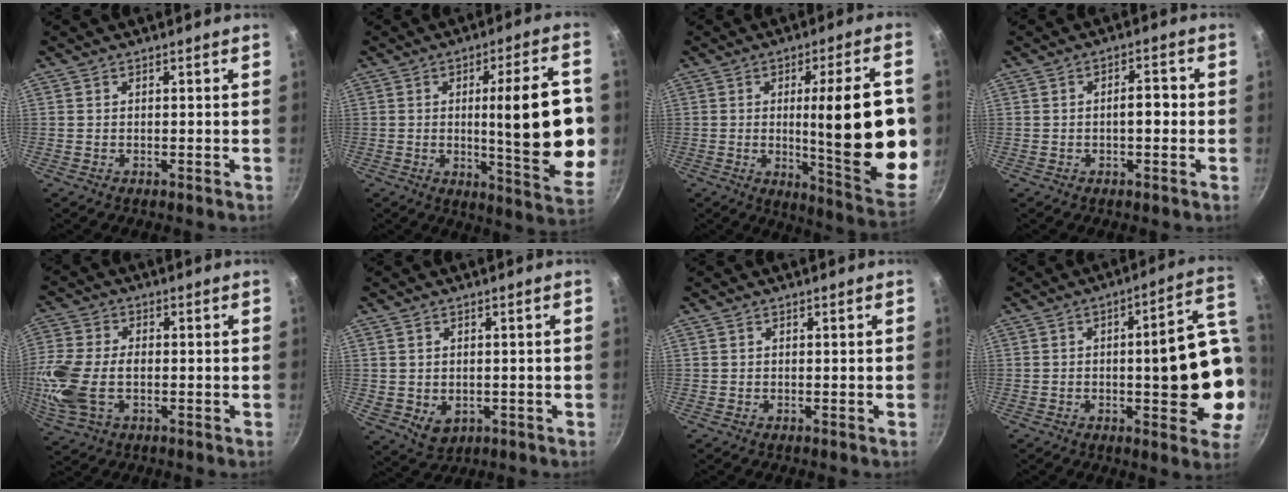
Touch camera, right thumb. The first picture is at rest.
{"total": 21.1, "force": [-0.5, 4.6, 20.6], "torque": [-0.264, -0.013, -0.002]}
{"total": 24.3, "force": [-0.5, 5.2, 23.7], "torque": [-0.310, -0.025, 0.000]}
{"total": 4.0, "force": [-0.5, 1.8, 3.5], "torque": [-0.044, 0.017, -0.009]}
{"total": 12.8, "force": [-2.0, 7.6, 10.1], "torque": [-0.234, 0.005, -0.047]}
{"total": 4.7, "force": [-0.2, 3.7, 2.8], "torque": [-0.040, -0.008, 0.008]}
{"total": 0.0}
{"total": 18.5, "force": [-1.1, 6.8, 17.2], "torque": [-0.191, 0.017, -0.014]}